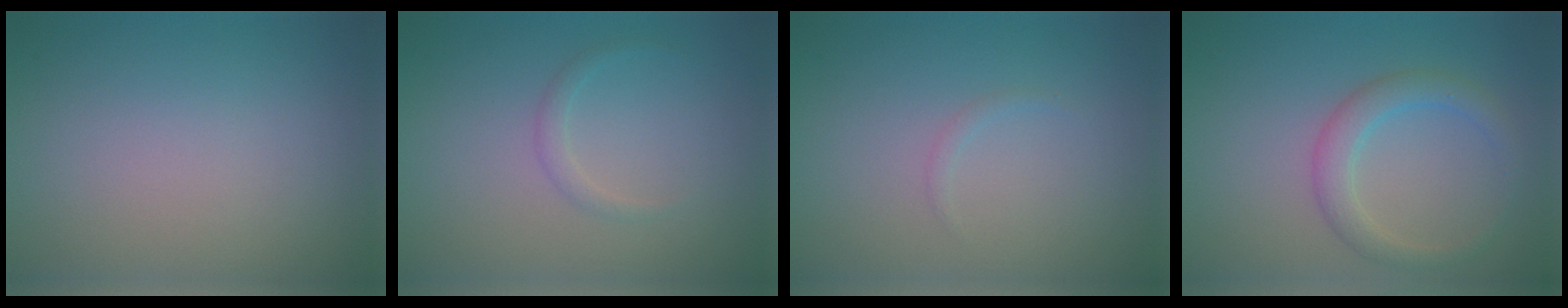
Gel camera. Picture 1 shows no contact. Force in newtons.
{"total": 0.9, "press": 0.9, "slide": 0.1}
{"total": 0.5, "press": 0.5, "slide": 0.1}
{"total": 2.8, "press": 2.8, "slide": 0.1}